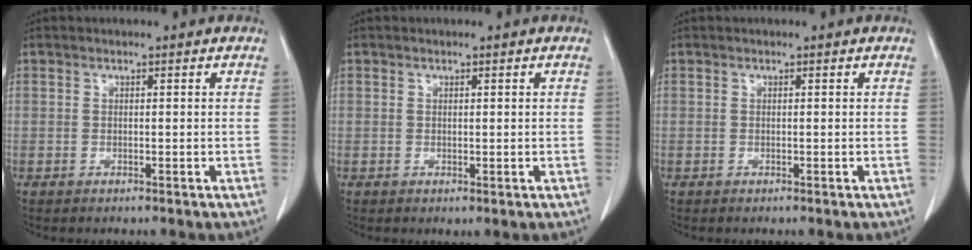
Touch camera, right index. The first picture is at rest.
{"total": 0.7, "force": [0.2, 0.6, 0.2], "torque": [0.005, -0.001, 0.001]}
{"total": 0.0}